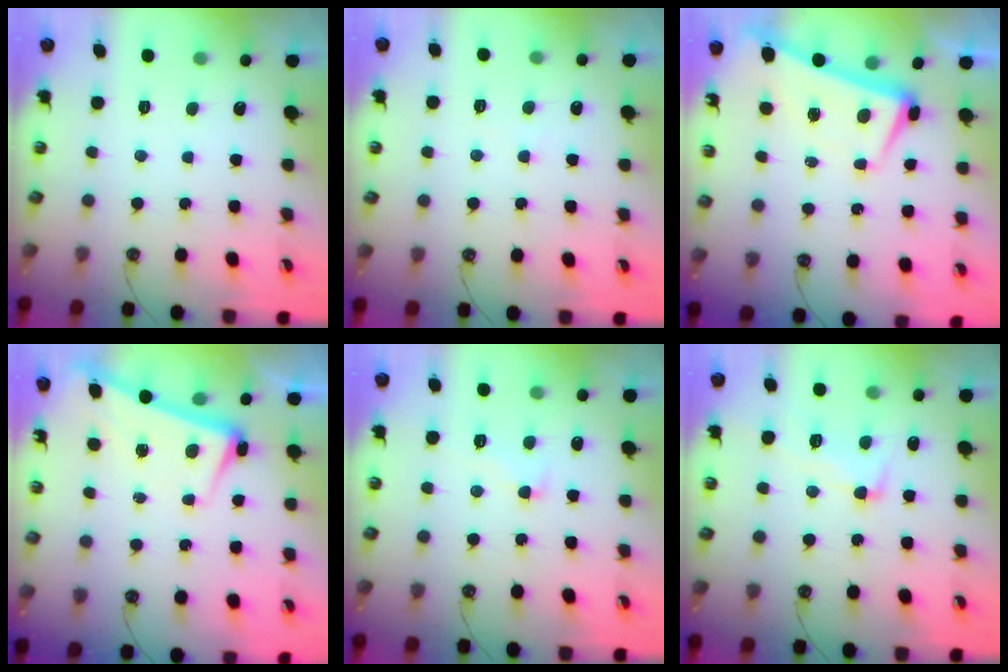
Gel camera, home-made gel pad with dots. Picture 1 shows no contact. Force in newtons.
{"total": 1.5, "press": 1.4, "slide": 0.3}
{"total": 2.0, "press": 1.9, "slide": 0.6}
{"total": 2.6, "press": 2.5, "slide": 0.7}
{"total": 0.9, "press": 0.4, "slide": 0.8}
{"total": 4.4, "press": 4.2, "slide": 1.2}